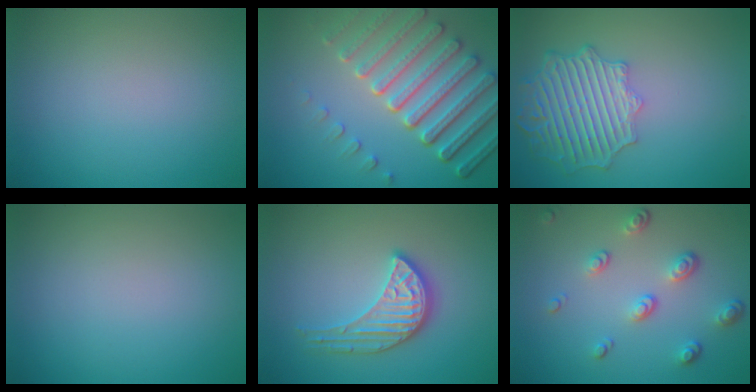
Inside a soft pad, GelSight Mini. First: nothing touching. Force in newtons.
{"total": 7.8, "press": 5.8, "slide": 5.3}
{"total": 6.3, "press": 5.1, "slide": 3.7}
{"total": 0.0}
{"total": 3.7, "press": 3.4, "slide": 1.5}
{"total": 3.4, "press": 2.5, "slide": 2.3}